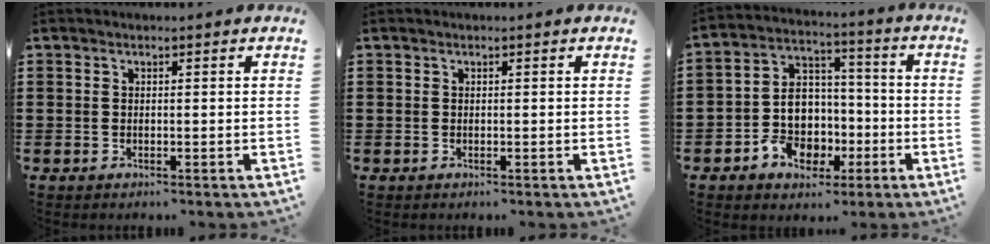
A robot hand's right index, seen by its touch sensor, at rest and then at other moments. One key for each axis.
{"total": 0.0}
{"total": 9.1, "fx": -3.3, "fy": 7.1, "fz": 4.5, "tx": -0.082, "ty": 0.023, "tz": -0.057}